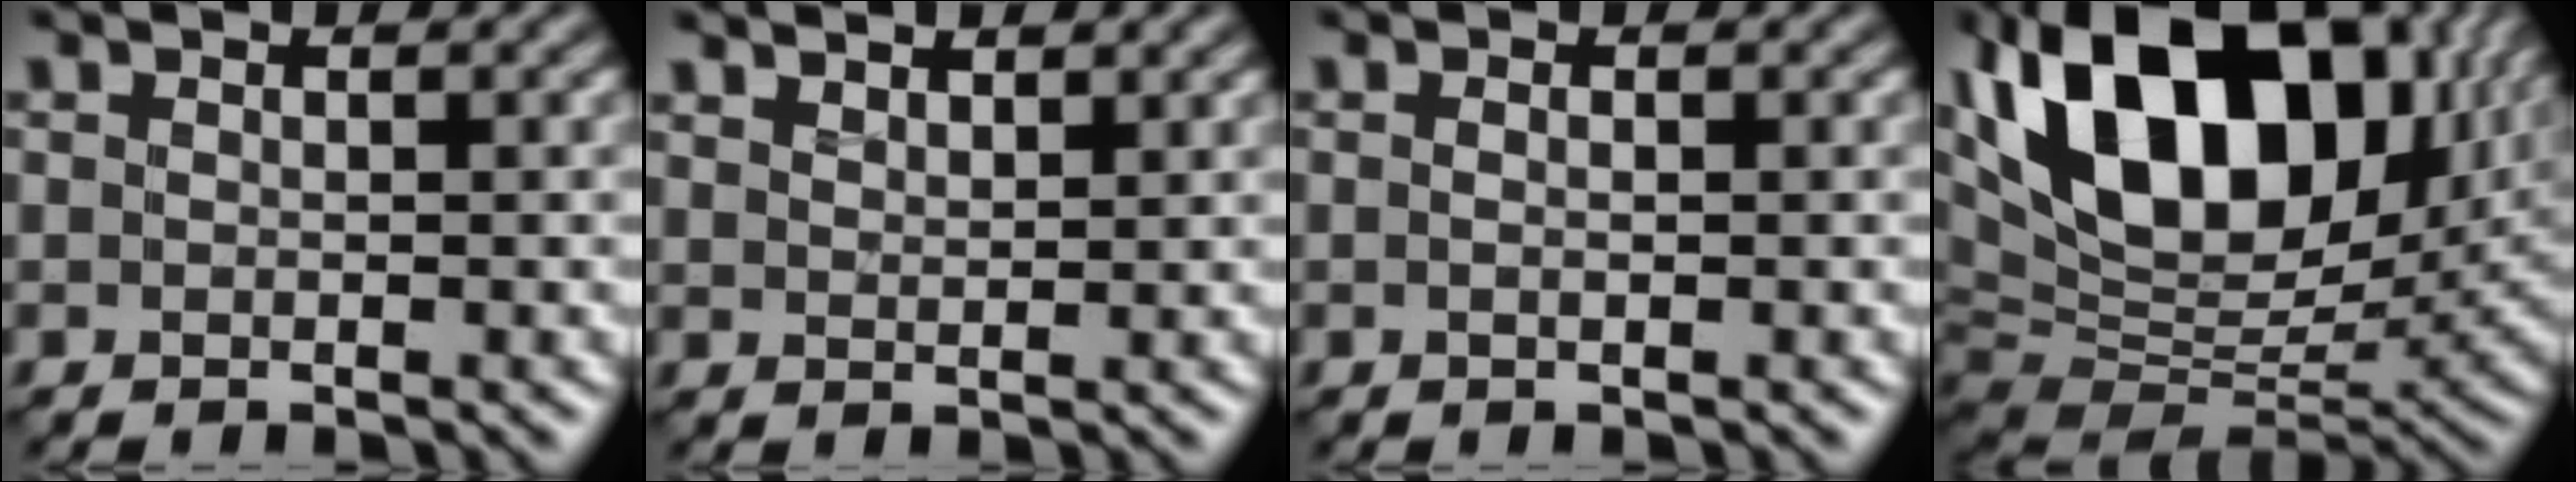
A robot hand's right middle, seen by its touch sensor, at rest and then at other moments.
{"total": 2.4, "force": [2.2, 0.7, 0.8], "torque": [-0.007, 0.003, 0.029]}
{"total": 0.6, "force": [0.0, 0.2, 0.5], "torque": [-0.011, -0.002, 0.000]}
{"total": 18.4, "force": [7.8, 10.6, 12.9], "torque": [-0.245, 0.030, 0.137]}